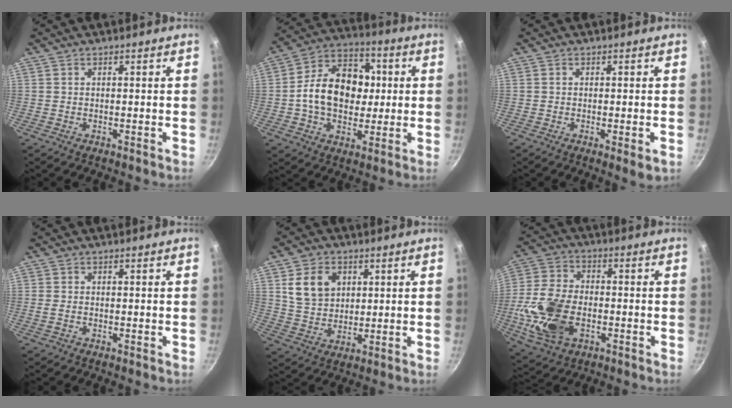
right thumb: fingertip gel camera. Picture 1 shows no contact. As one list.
[{"total": 16.4, "force": [0.4, 11.9, 11.3], "torque": [-0.157, 0.025, 0.003]}, {"total": 2.8, "force": [-0.8, 0.6, 2.6], "torque": [-0.039, -0.009, -0.010]}, {"total": 1.5, "force": [-0.4, 0.9, 1.1], "torque": [-0.031, -0.001, -0.007]}, {"total": 9.4, "force": [3.2, 7.1, 5.2], "torque": [-0.070, -0.011, 0.068]}, {"total": 15.8, "force": [-3.7, 9.8, 11.9], "torque": [-0.243, 0.008, -0.067]}]